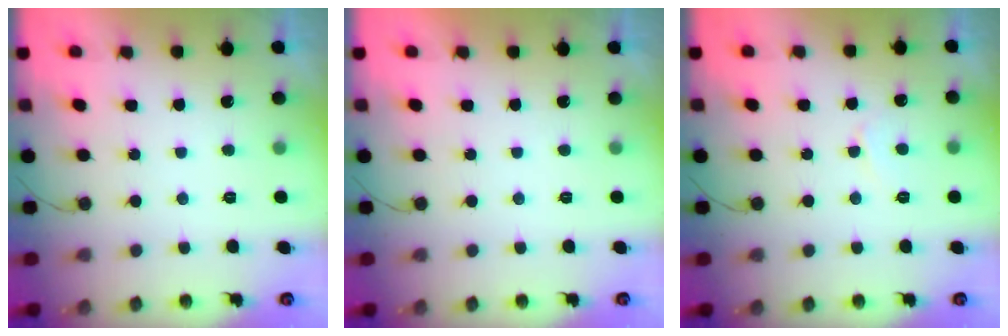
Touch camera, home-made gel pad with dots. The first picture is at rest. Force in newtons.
{"total": 1.8, "press": 1.8, "slide": 0.1}
{"total": 3.7, "press": 3.7, "slide": 0.3}